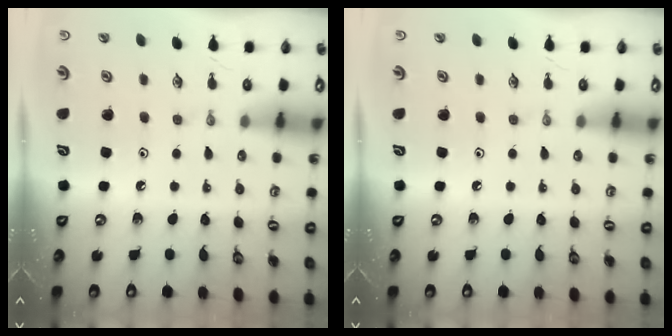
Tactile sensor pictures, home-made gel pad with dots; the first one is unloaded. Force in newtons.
{"total": 0.0}